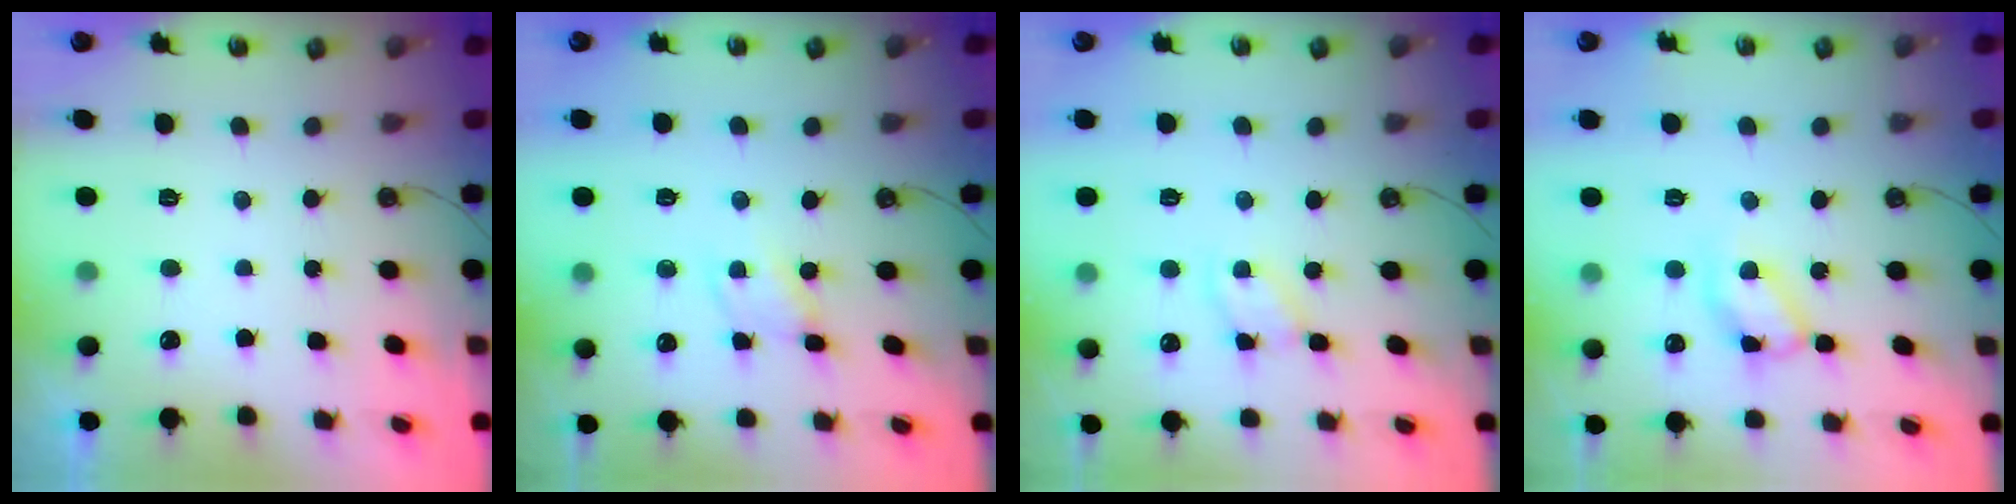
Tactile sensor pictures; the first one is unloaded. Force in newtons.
{"total": 2.7, "press": 2.7, "slide": 0.2}
{"total": 2.8, "press": 2.8, "slide": 0.3}
{"total": 14.1, "press": 14.1, "slide": 0.9}